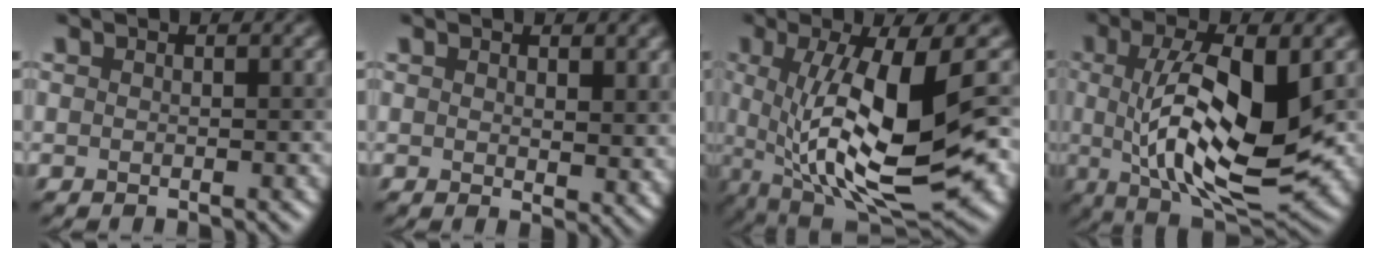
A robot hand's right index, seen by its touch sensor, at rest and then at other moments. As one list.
[{"total": 2.4, "force": [1.1, 1.0, 1.8], "torque": [-0.024, -0.010, 0.022]}, {"total": 12.5, "force": [-0.2, 3.8, 11.9], "torque": [-0.203, -0.019, 0.000]}, {"total": 11.2, "force": [0.1, 3.7, 10.6], "torque": [-0.182, -0.005, 0.004]}]